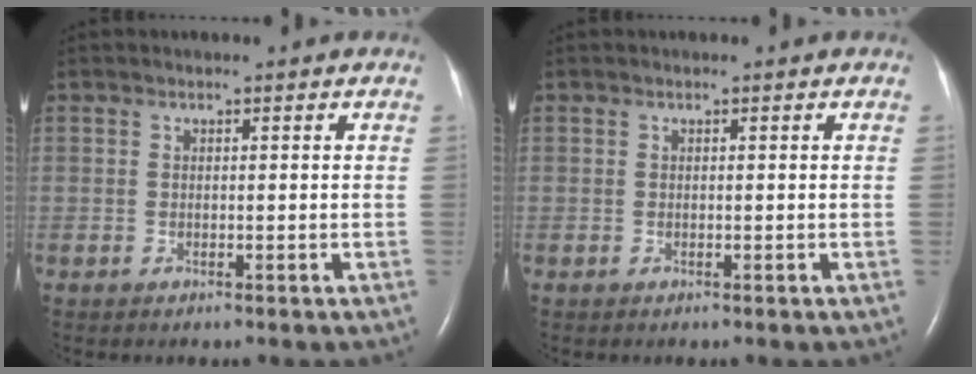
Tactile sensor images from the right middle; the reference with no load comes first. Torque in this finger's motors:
{"motor_torque": [0.00, 0.00, 0.00, 0.00]}